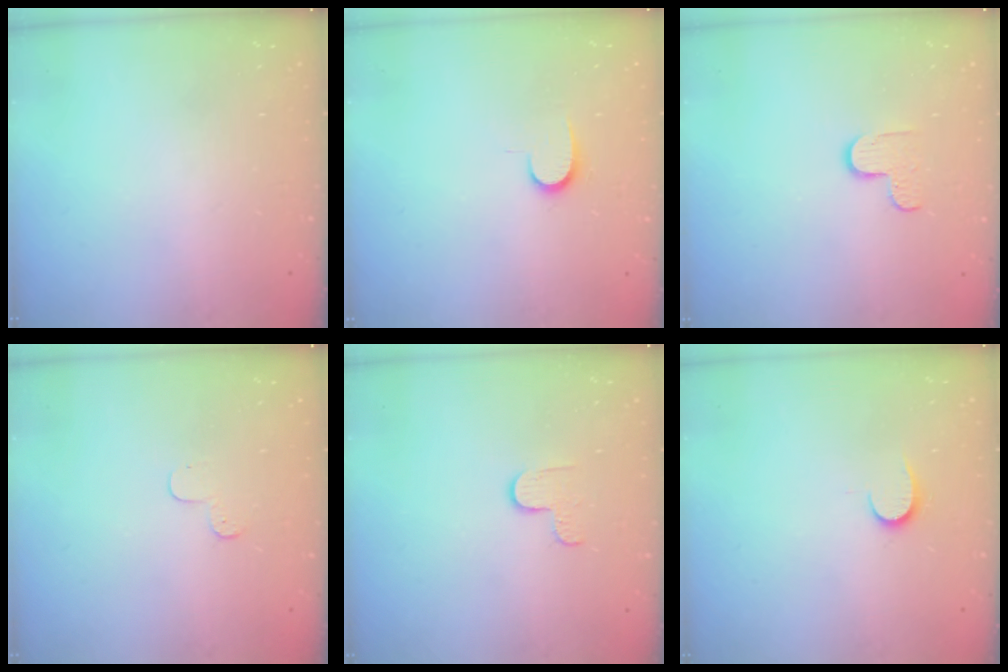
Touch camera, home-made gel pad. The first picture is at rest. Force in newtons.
{"total": 6.7, "press": 6.6, "slide": 0.7}
{"total": 5.1, "press": 5.1, "slide": 0.5}
{"total": 3.5, "press": 3.5, "slide": 0.4}
{"total": 2.9, "press": 2.9, "slide": 0.3}
{"total": 6.7, "press": 6.7, "slide": 0.6}